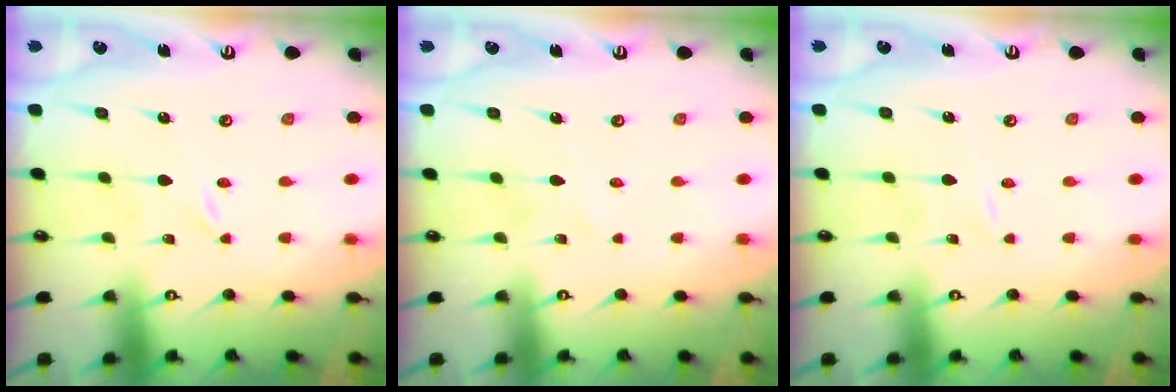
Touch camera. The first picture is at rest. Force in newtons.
{"total": 2.2, "press": 2.2, "slide": 0.2}
{"total": 1.6, "press": 1.6, "slide": 0.2}